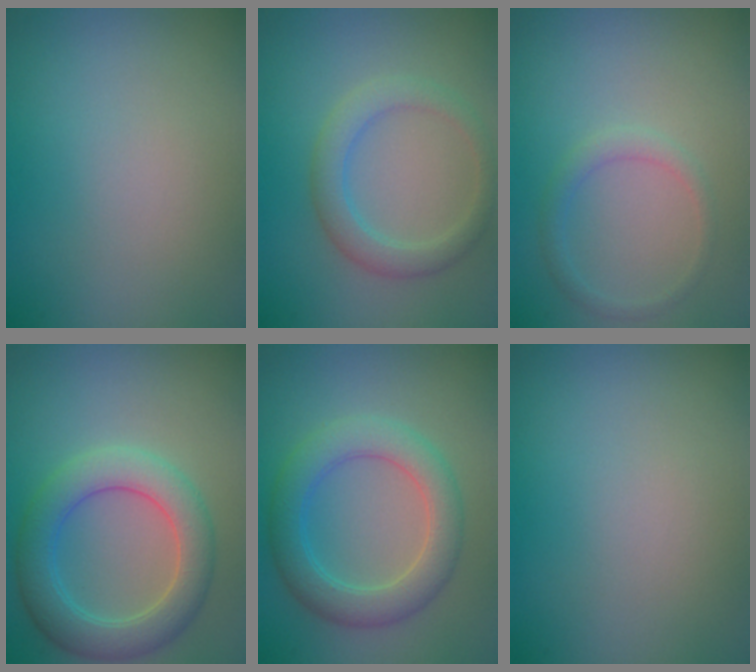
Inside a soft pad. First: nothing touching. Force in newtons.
{"total": 3.0, "press": 3.0, "slide": 0.0}
{"total": 1.4, "press": 1.4, "slide": 0.1}
{"total": 5.2, "press": 5.2, "slide": 0.1}
{"total": 4.7, "press": 4.7, "slide": 0.0}
{"total": 0.0}